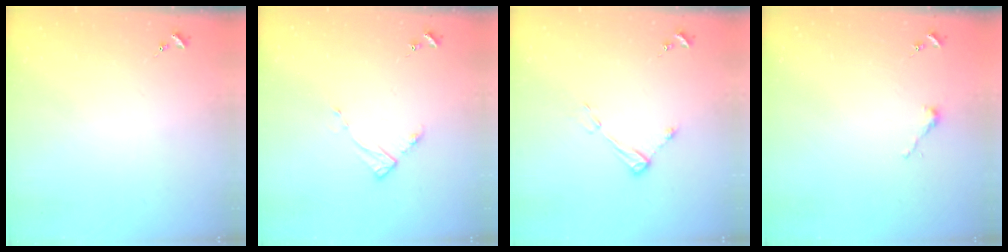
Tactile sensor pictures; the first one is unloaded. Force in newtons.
{"total": 2.8, "press": 2.8, "slide": 0.4}
{"total": 6.0, "press": 5.9, "slide": 0.6}
{"total": 2.5, "press": 2.5, "slide": 0.2}